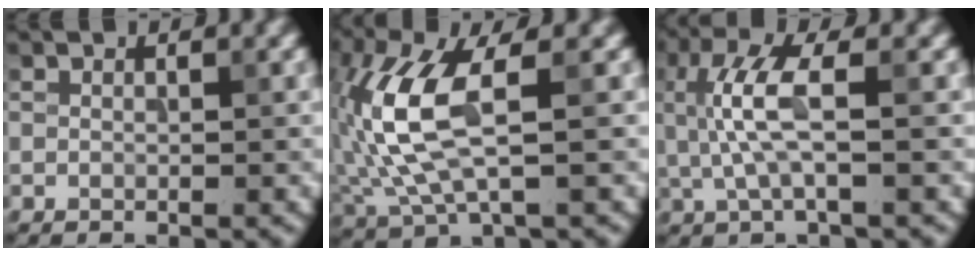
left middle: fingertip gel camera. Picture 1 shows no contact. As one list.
[{"total": 7.7, "force": [0.6, 3.1, 7.1], "torque": [-0.174, -0.002, 0.015]}, {"total": 4.9, "force": [0.5, 1.4, 4.7], "torque": [-0.111, 0.003, 0.009]}]